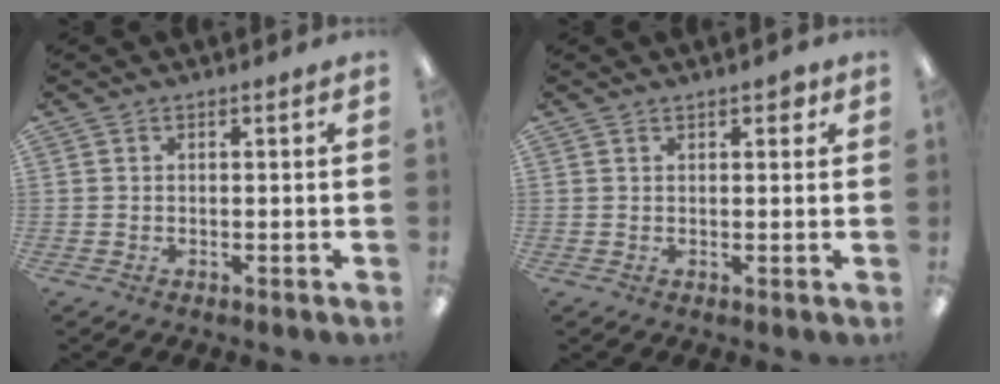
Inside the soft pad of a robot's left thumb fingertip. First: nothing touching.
{"total": 1.9, "force": [1.1, 0.9, 1.2], "torque": [-0.008, -0.004, 0.016]}